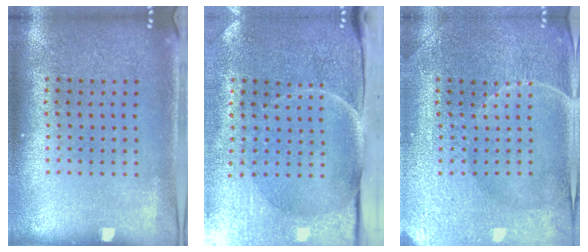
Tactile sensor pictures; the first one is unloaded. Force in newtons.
{"total": 5.1, "press": 4.1, "slide": 3.0}
{"total": 3.9, "press": 3.8, "slide": 0.8}